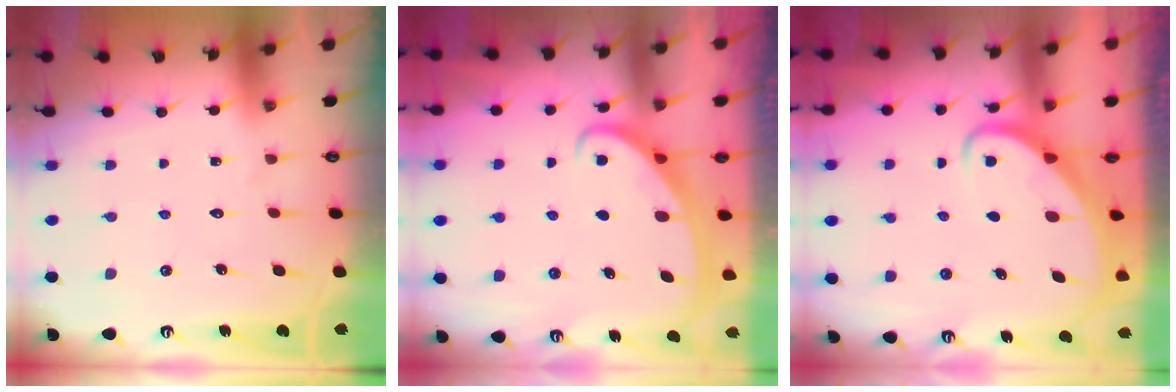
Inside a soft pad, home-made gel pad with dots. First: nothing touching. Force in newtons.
{"total": 2.6, "press": 2.6, "slide": 0.3}
{"total": 2.7, "press": 2.7, "slide": 0.2}